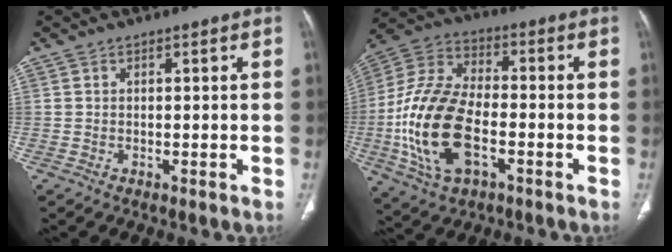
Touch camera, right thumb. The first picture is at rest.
{"total": 19.7, "force": [-4.7, 10.6, 15.9], "torque": [-0.328, 0.020, -0.084]}